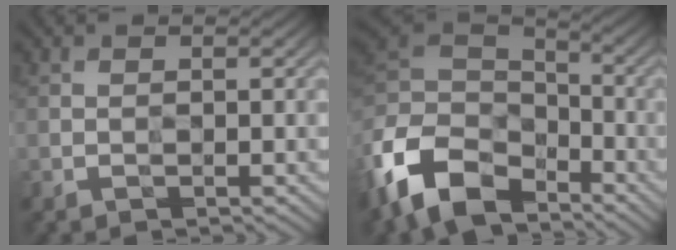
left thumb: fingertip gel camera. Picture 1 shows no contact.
{"total": 12.9, "force": [-6.8, 8.4, 7.0], "torque": [-0.202, -0.009, -0.133]}